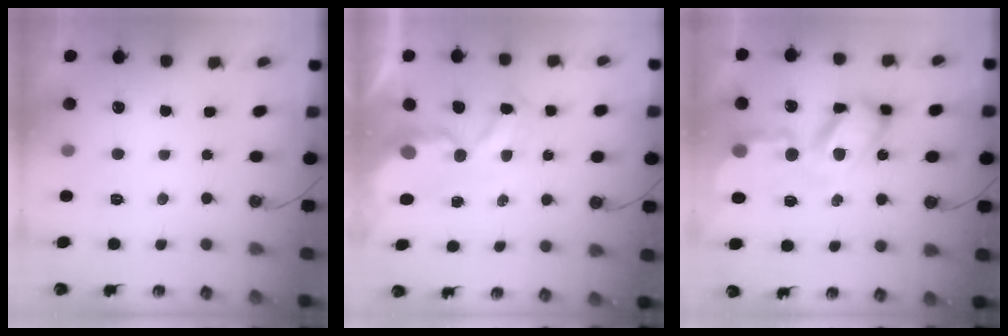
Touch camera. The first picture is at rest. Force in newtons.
{"total": 5.6, "press": 5.5, "slide": 0.4}
{"total": 18.7, "press": 18.6, "slide": 1.7}